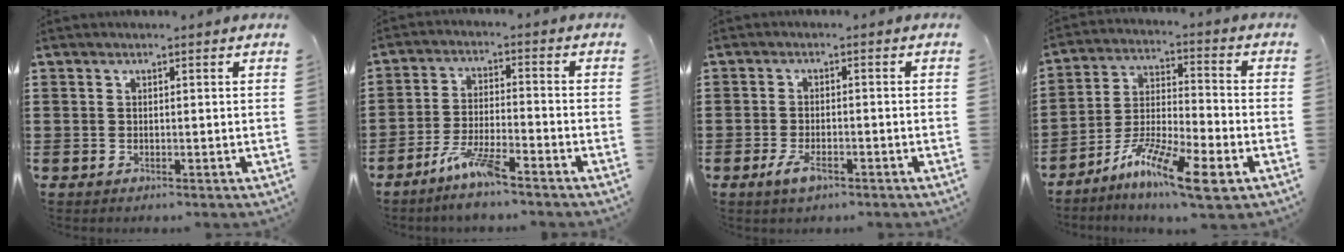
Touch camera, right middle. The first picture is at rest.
{"total": 6.4, "force": [-4.8, 0.7, 4.2], "torque": [-0.092, -0.006, -0.092]}
{"total": 3.2, "force": [-1.6, 1.2, 2.5], "torque": [-0.054, -0.004, -0.033]}
{"total": 10.3, "force": [-7.3, 1.7, 7.1], "torque": [-0.134, 0.007, -0.137]}